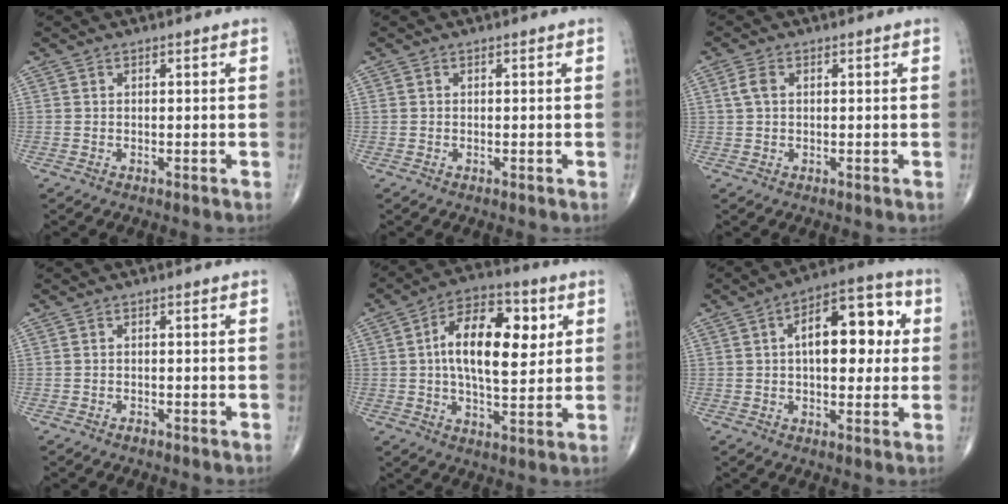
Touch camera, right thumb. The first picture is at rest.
{"total": 0.0}
{"total": 2.4, "force": [0.5, 1.5, 1.9], "torque": [-0.045, 0.008, 0.010]}
{"total": 0.7, "force": [-0.5, 0.4, 0.3], "torque": [-0.005, 0.002, -0.010]}
{"total": 15.9, "force": [3.2, 7.7, 13.5], "torque": [-0.197, 0.004, 0.044]}
{"total": 14.8, "force": [2.6, 7.5, 12.5], "torque": [-0.149, 0.021, 0.030]}